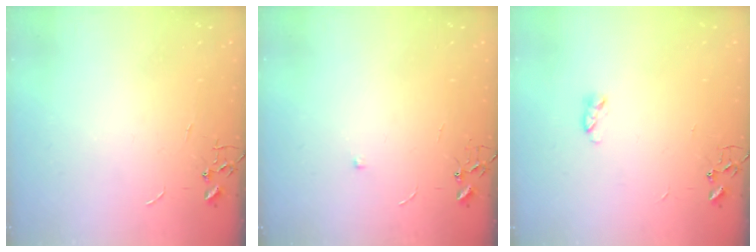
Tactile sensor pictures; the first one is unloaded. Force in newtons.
{"total": 3.8, "press": 3.8, "slide": 0.6}
{"total": 3.6, "press": 3.6, "slide": 0.5}